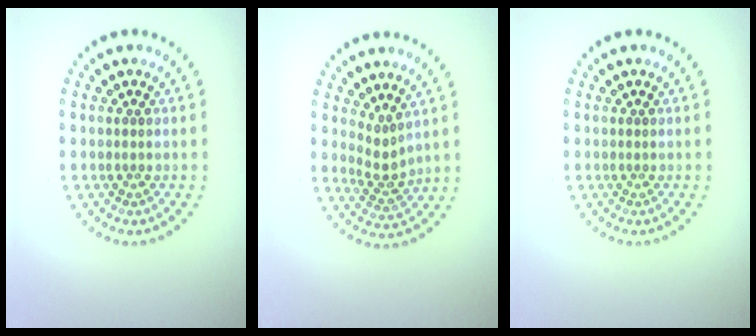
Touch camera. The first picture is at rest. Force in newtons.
{"total": 2.2, "press": 1.4, "slide": 1.7}
{"total": 0.0}